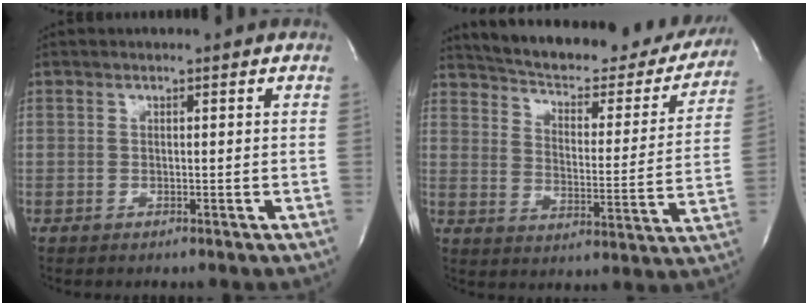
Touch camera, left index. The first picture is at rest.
{"total": 26.8, "force": [23.9, 6.9, 9.8], "torque": [-0.153, -0.046, 0.299]}